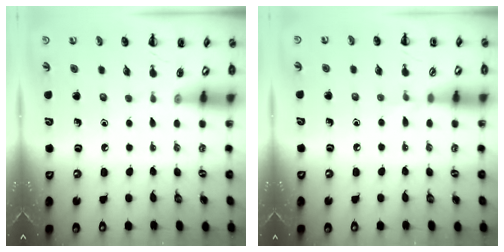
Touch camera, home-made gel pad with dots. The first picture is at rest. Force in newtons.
{"total": 3.4, "press": 3.2, "slide": 1.2}